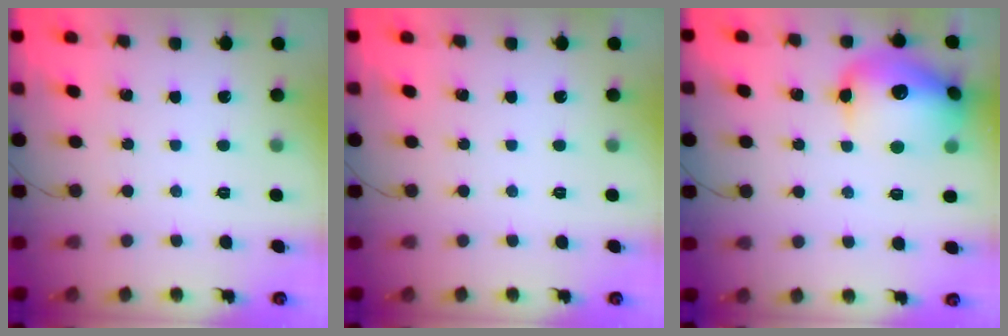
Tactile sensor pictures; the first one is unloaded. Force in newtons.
{"total": 0.0}
{"total": 20.3, "press": 20.2, "slide": 2.0}